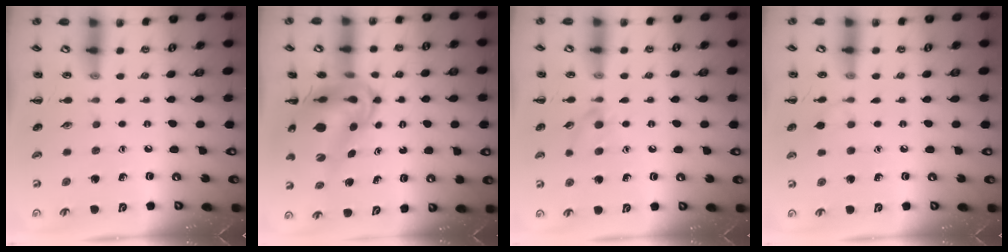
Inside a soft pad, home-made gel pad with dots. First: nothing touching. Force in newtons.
{"total": 11.3, "press": 10.7, "slide": 3.4}
{"total": 5.1, "press": 4.7, "slide": 2.0}
{"total": 4.7, "press": 4.5, "slide": 1.4}